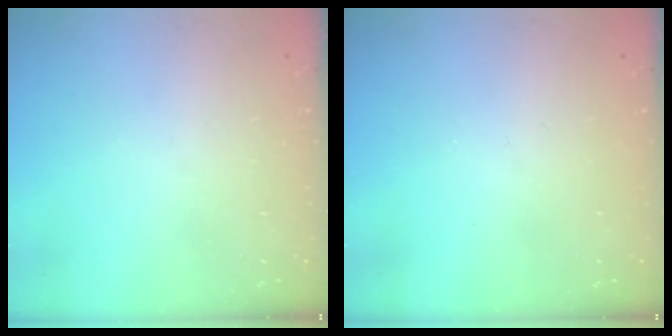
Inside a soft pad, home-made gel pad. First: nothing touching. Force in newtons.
{"total": 0.0}